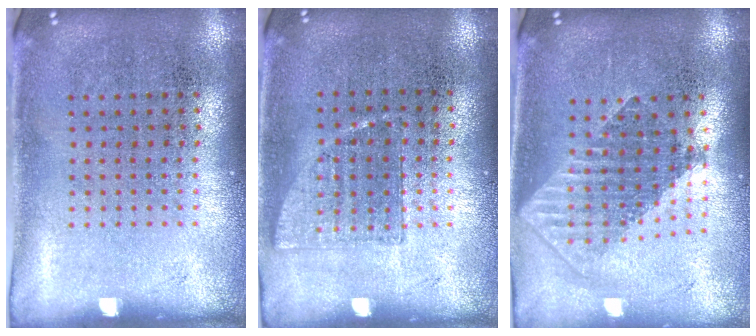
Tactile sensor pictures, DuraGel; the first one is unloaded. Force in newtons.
{"total": 0.7, "press": 0.7, "slide": 0.3}
{"total": 1.8, "press": 1.4, "slide": 1.1}